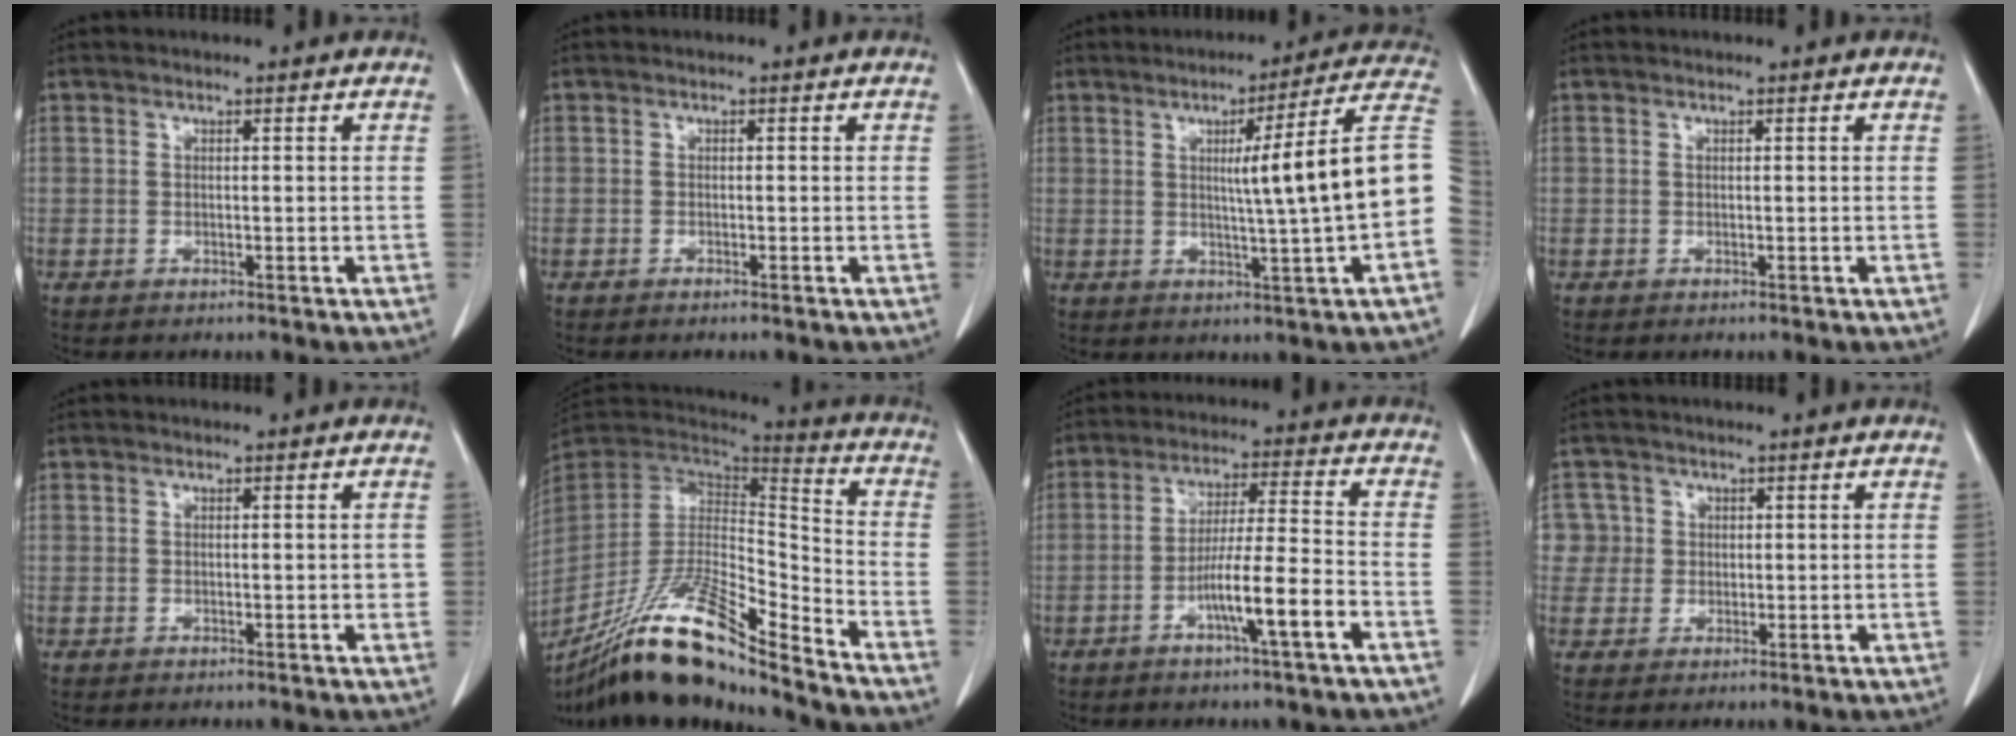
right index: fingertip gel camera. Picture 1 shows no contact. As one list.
[{"total": 0.7, "force": [-0.6, 0.0, 0.3], "torque": [-0.011, -0.001, -0.008]}, {"total": 14.1, "force": [0.2, -1.7, 14.0], "torque": [-0.180, 0.013, -0.003]}, {"total": 0.0}, {"total": 0.8, "force": [0.0, 0.5, 0.6], "torque": [-0.003, 0.003, 0.001]}, {"total": 19.0, "force": [-15.0, 1.3, 11.6], "torque": [-0.225, -0.005, -0.278]}, {"total": 9.3, "force": [-4.3, -0.5, 8.3], "torque": [-0.151, 0.003, -0.075]}, {"total": 3.5, "force": [0.6, 3.4, -0.3], "torque": [0.023, 0.011, 0.011]}]